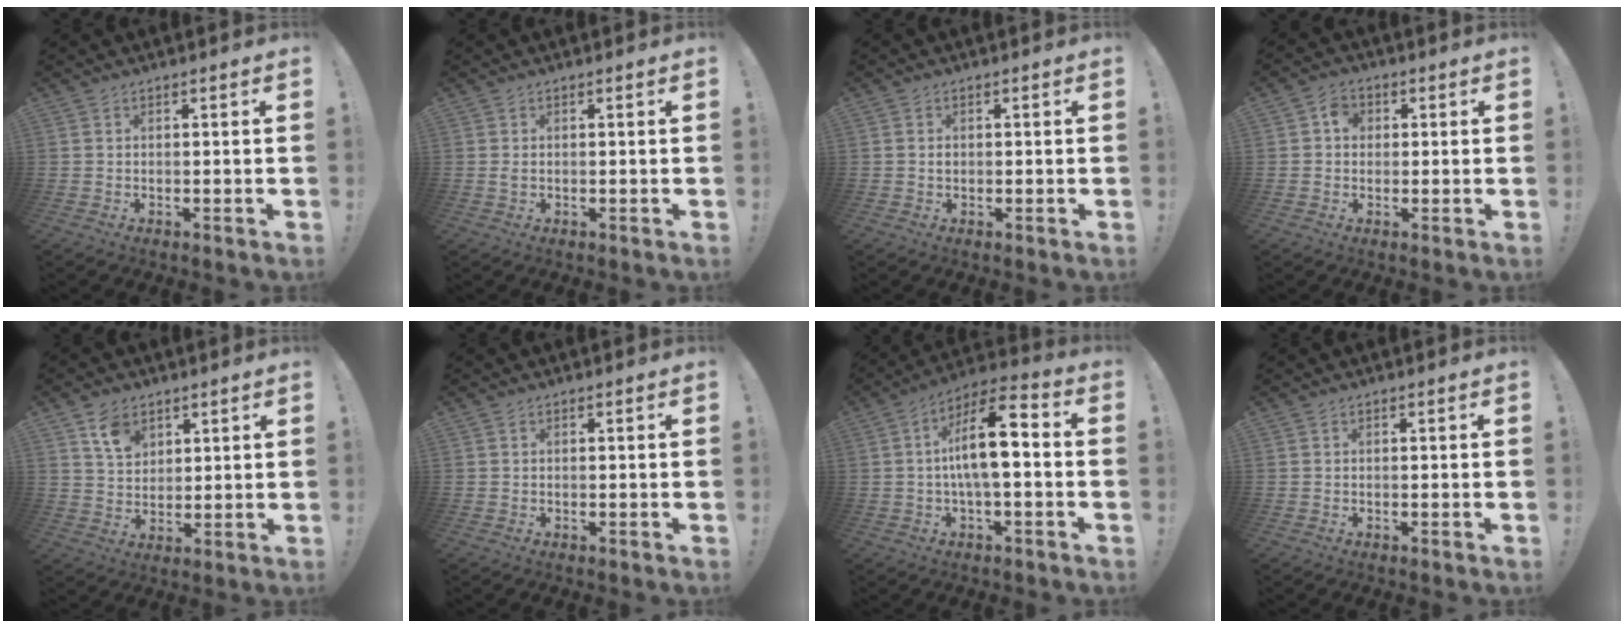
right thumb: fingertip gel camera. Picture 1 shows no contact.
{"total": 0.6, "force": [0.0, 0.3, 0.5], "torque": [-0.009, 0.001, 0.000]}
{"total": 0.7, "force": [0.0, 0.6, 0.2], "torque": [-0.006, 0.004, 0.000]}
{"total": 4.1, "force": [0.3, 3.5, 2.1], "torque": [-0.027, 0.006, 0.004]}
{"total": 8.1, "force": [4.9, 5.7, 2.9], "torque": [-0.048, -0.022, 0.094]}
{"total": 0.0}
{"total": 14.1, "force": [0.2, 4.5, 13.3], "torque": [-0.226, 0.005, -0.005]}
{"total": 0.0}